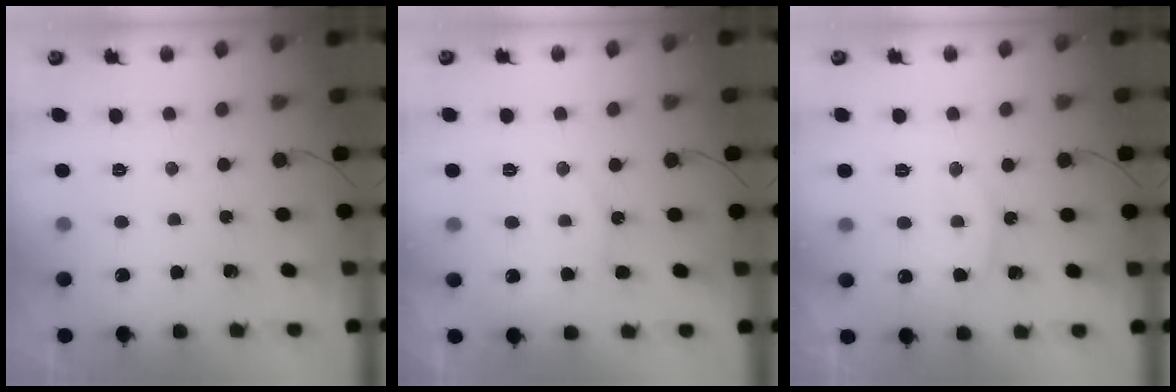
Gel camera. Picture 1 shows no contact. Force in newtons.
{"total": 8.7, "press": 8.7, "slide": 0.4}
{"total": 9.4, "press": 9.4, "slide": 0.7}